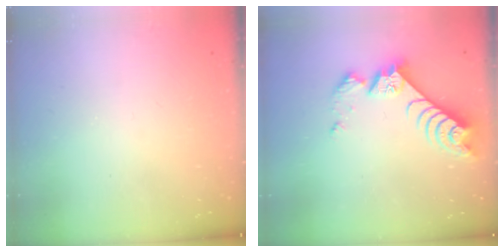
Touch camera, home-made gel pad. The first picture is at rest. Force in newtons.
{"total": 8.4, "press": 8.4, "slide": 0.3}